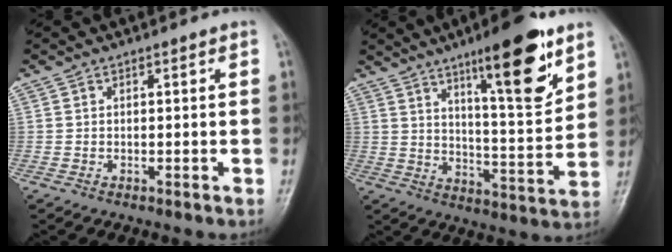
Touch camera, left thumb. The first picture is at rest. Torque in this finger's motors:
{"motor_torque": [2.42, 1.58, 1.63, -1.14, 0.14]}